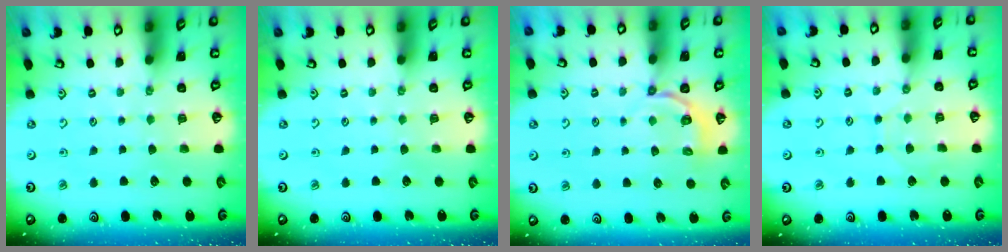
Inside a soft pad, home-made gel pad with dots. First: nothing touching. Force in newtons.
{"total": 0.0}
{"total": 4.3, "press": 3.3, "slide": 2.7}
{"total": 3.0, "press": 2.9, "slide": 0.4}